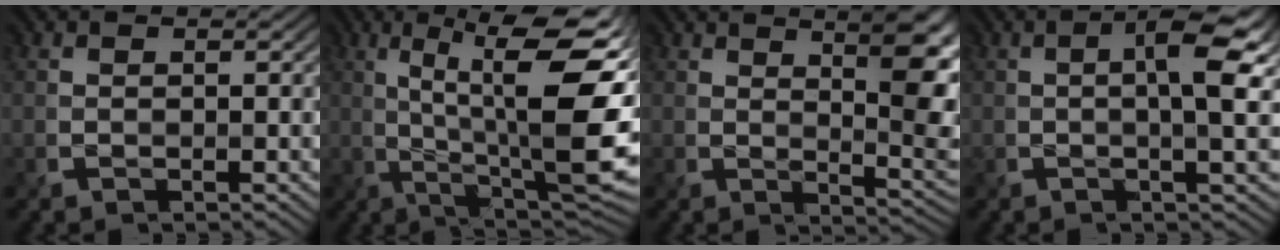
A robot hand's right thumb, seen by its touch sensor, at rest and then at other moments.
{"total": 14.7, "force": [2.1, 3.1, 14.3], "torque": [-0.237, 0.009, 0.037]}
{"total": 9.8, "force": [3.6, 2.3, 8.8], "torque": [-0.120, 0.007, 0.053]}
{"total": 6.5, "force": [0.6, 1.6, 6.3], "torque": [-0.096, 0.007, 0.006]}